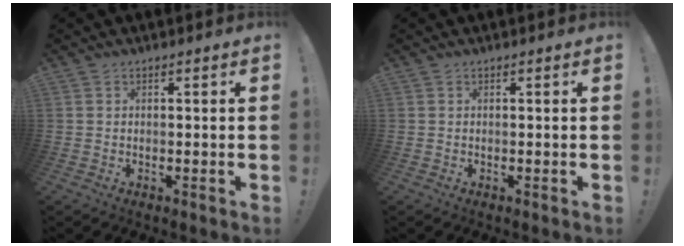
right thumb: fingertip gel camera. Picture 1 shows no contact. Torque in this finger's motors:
{"motor_torque": [-0.09, -0.09, 0.04, 0.04, 0.02]}